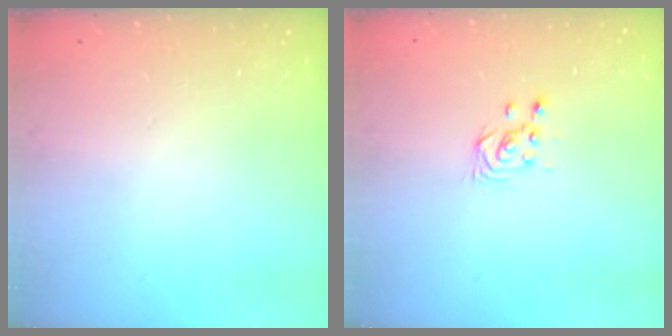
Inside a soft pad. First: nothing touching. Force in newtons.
{"total": 3.6, "press": 3.6, "slide": 0.3}